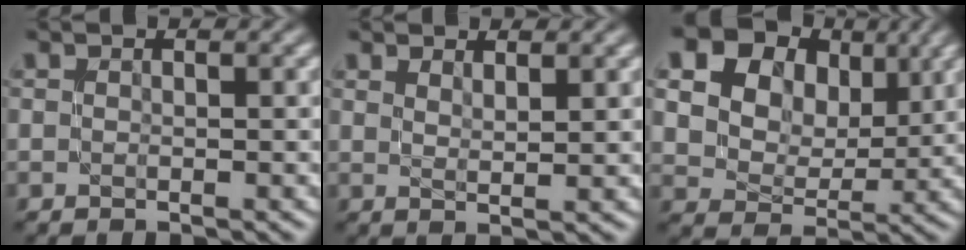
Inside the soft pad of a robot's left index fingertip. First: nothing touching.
{"total": 2.1, "force": [1.6, 0.5, 1.2], "torque": [-0.014, -0.003, 0.026]}
{"total": 21.1, "force": [9.9, 15.8, 9.8], "torque": [-0.231, 0.037, 0.169]}